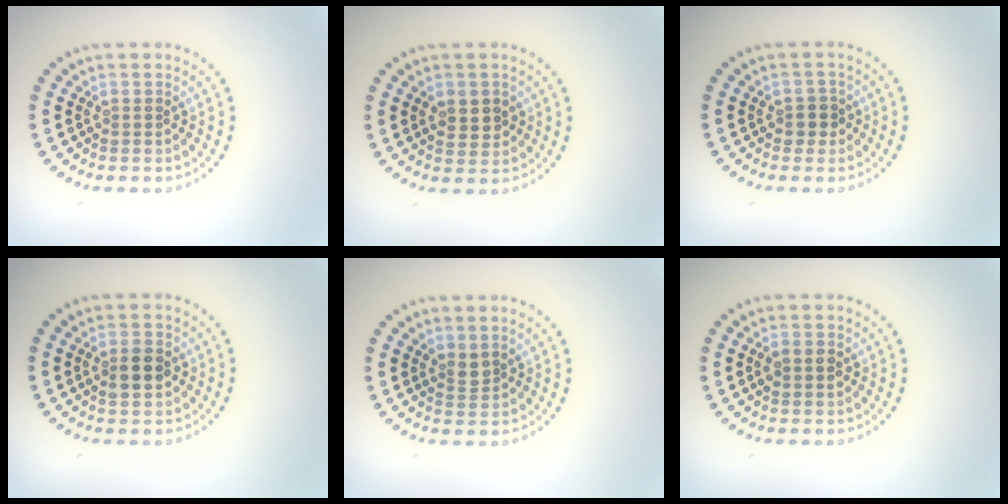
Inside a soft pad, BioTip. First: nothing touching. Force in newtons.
{"total": 2.6, "press": 2.6, "slide": 0.6}
{"total": 1.4, "press": 1.3, "slide": 0.7}
{"total": 2.8, "press": 2.8, "slide": 0.2}
{"total": 1.5, "press": 1.1, "slide": 1.0}
{"total": 1.4, "press": 1.4, "slide": 0.1}